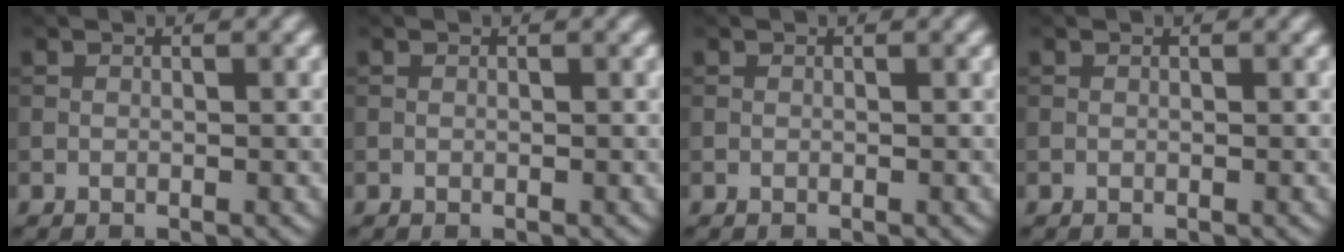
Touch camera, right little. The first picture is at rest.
{"total": 0.0}
{"total": 0.0}
{"total": 0.0}